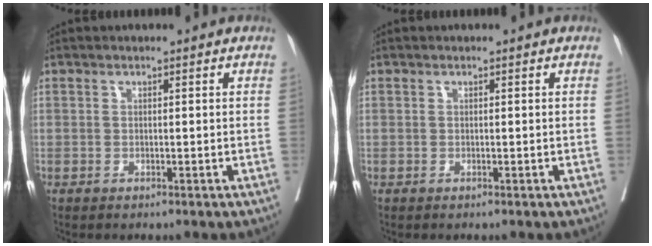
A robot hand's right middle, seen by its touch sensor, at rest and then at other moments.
{"total": 0.0}